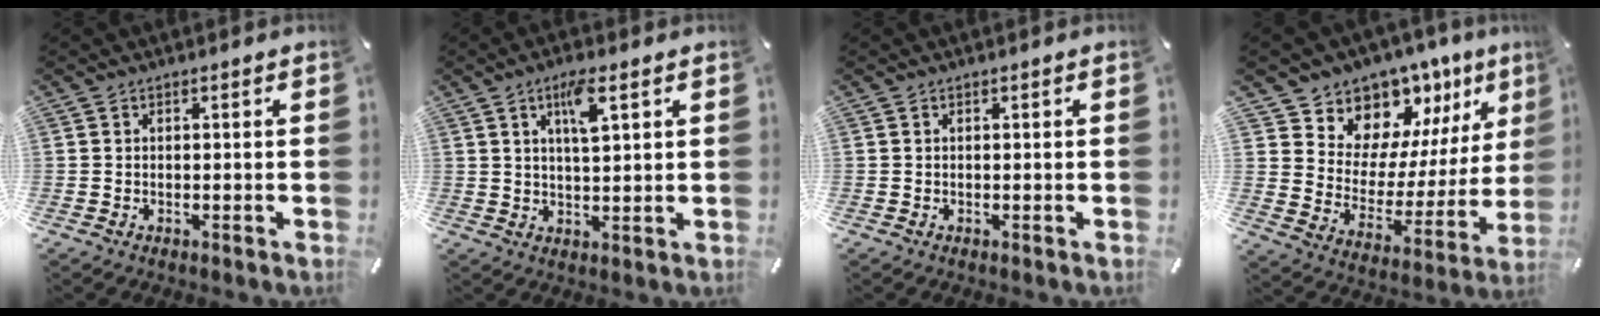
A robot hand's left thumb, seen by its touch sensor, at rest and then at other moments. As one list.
[{"total": 6.0, "force": [3.2, 1.7, 4.8], "torque": [-0.089, -0.001, 0.050]}, {"total": 0.0}, {"total": 10.9, "force": [9.0, 6.1, -0.9], "torque": [0.014, -0.118, 0.160]}]